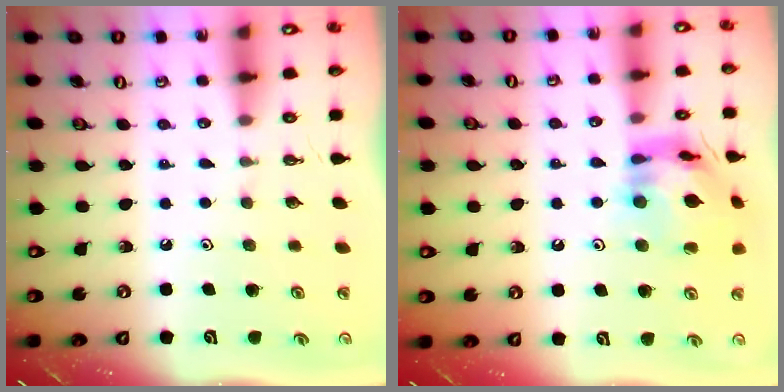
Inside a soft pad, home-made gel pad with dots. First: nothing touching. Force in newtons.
{"total": 15.1, "press": 15.0, "slide": 1.5}